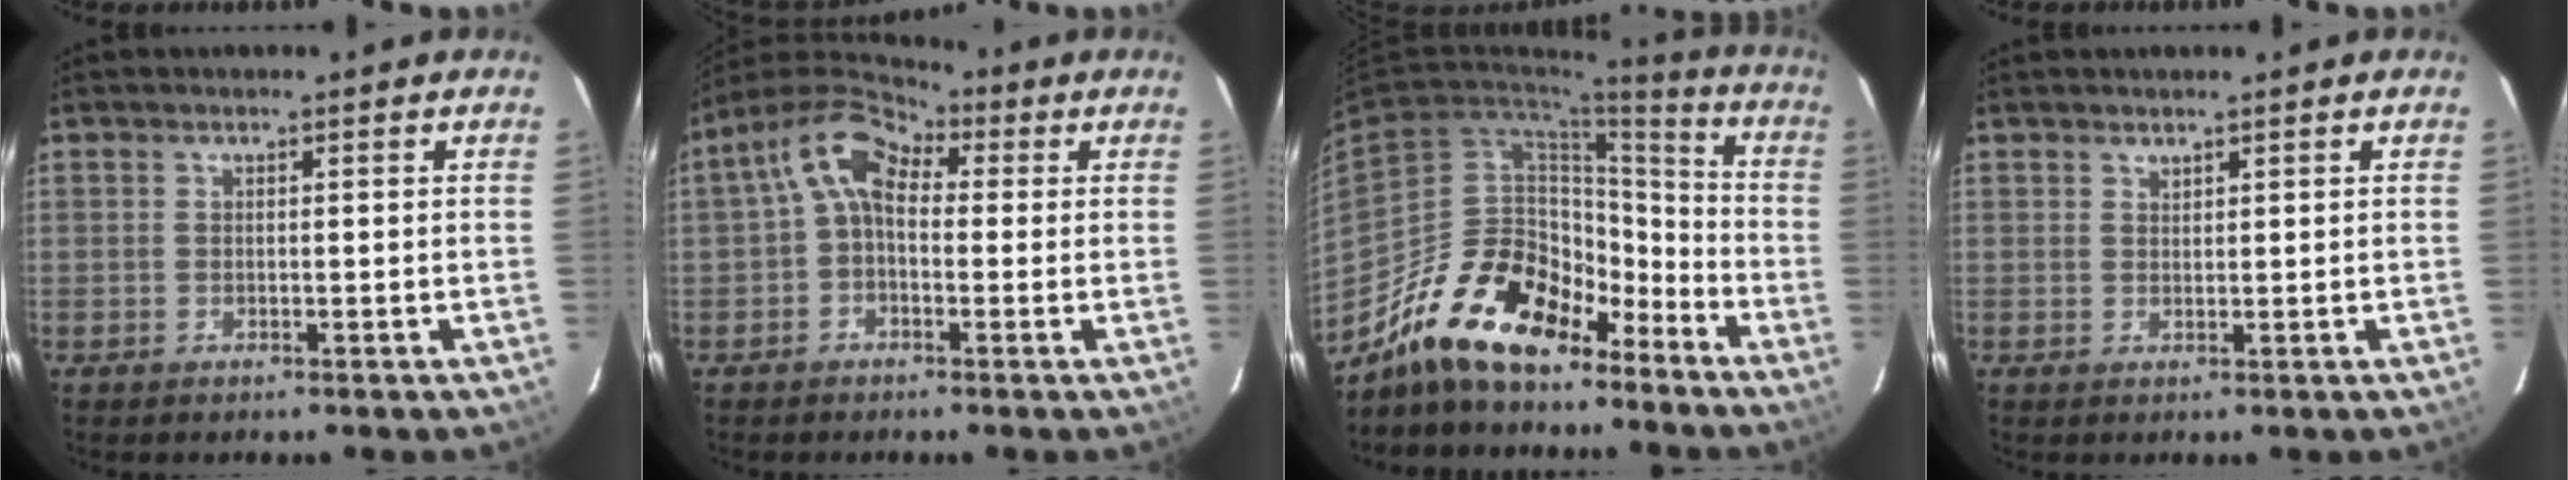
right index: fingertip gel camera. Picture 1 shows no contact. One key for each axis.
{"total": 8.5, "fx": 1.1, "fy": 5.7, "fz": 6.2, "tx": -0.114, "ty": 0.031, "tz": 0.007}
{"total": 20.8, "fx": -14.8, "fy": 10.0, "fz": 10.6, "tx": -0.206, "ty": 0.022, "tz": -0.243}
{"total": 0.8, "fx": 0.8, "fy": 0.3, "fz": 0.1, "tx": -0.001, "ty": 0.001, "tz": 0.015}